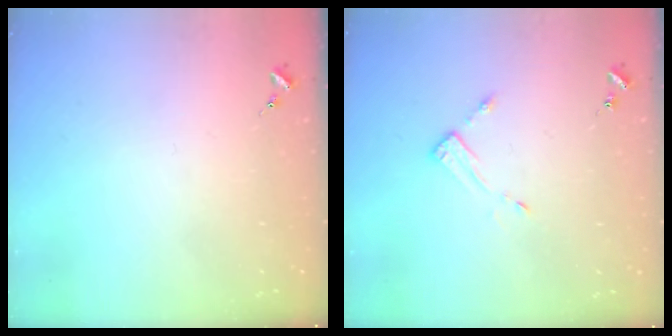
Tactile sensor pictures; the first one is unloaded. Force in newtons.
{"total": 3.5, "press": 3.5, "slide": 0.3}